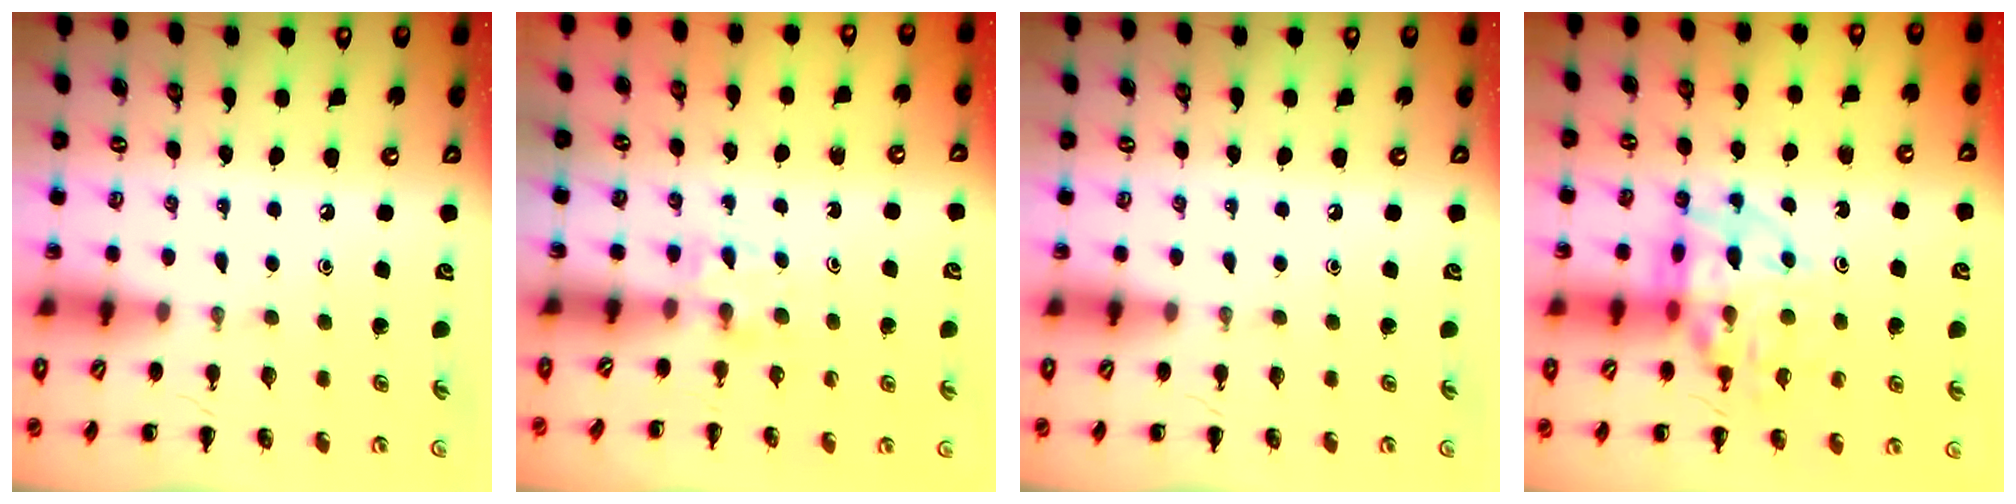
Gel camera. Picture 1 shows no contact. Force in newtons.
{"total": 2.4, "press": 2.3, "slide": 0.9}
{"total": 0.0}
{"total": 15.1, "press": 14.7, "slide": 3.3}